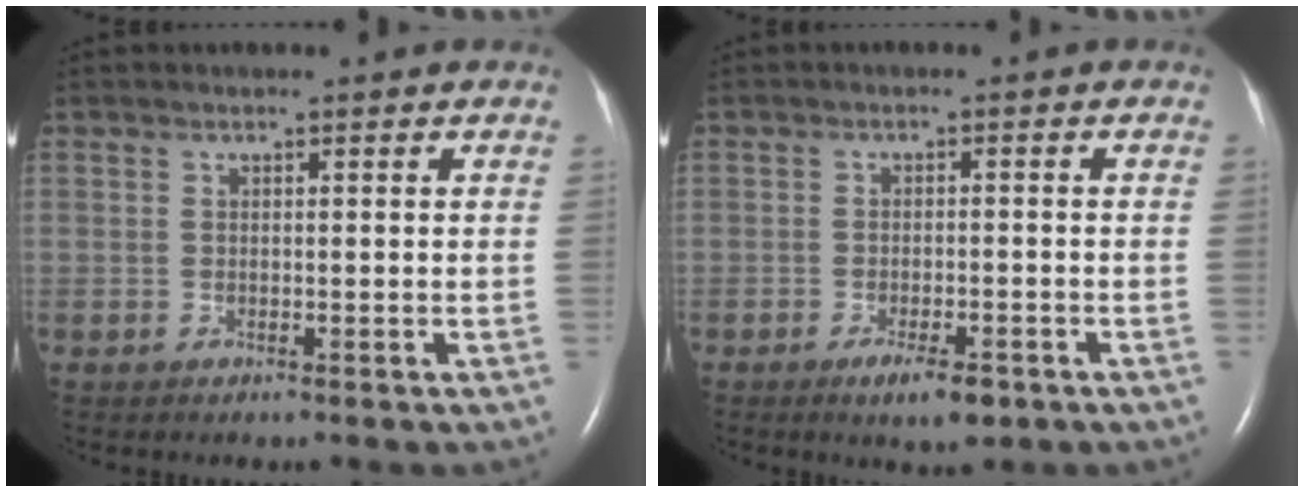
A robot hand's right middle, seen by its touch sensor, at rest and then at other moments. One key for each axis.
{"total": 4.3, "fx": -2.6, "fy": 1.2, "fz": 3.2, "tx": -0.056, "ty": -0.005, "tz": -0.036}